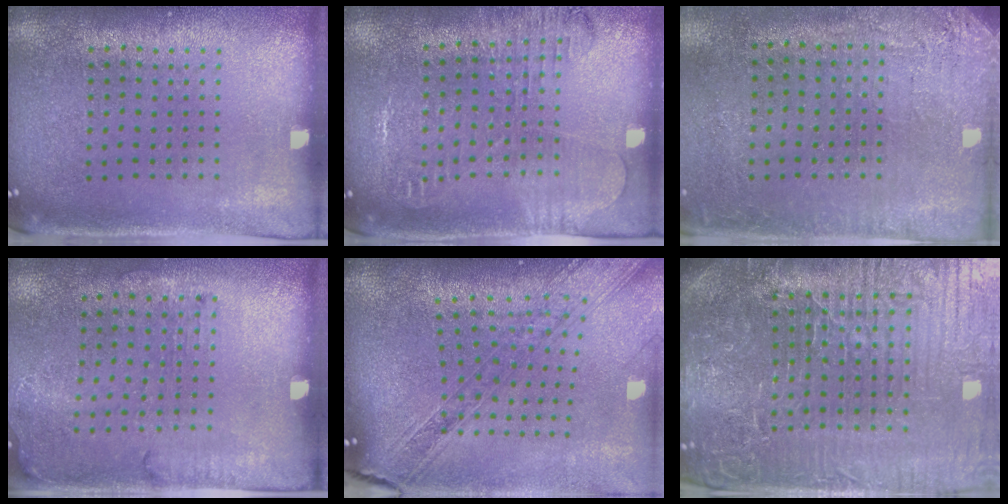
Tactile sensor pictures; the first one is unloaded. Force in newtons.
{"total": 1.8, "press": 1.8, "slide": 0.4}
{"total": 2.7, "press": 2.4, "slide": 1.2}
{"total": 1.7, "press": 1.2, "slide": 1.2}
{"total": 2.5, "press": 2.1, "slide": 1.3}
{"total": 7.2, "press": 6.4, "slide": 3.3}